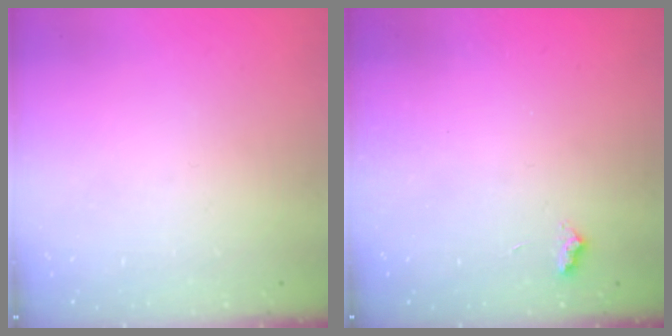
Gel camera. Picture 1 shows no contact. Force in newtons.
{"total": 2.7, "press": 2.7, "slide": 0.4}